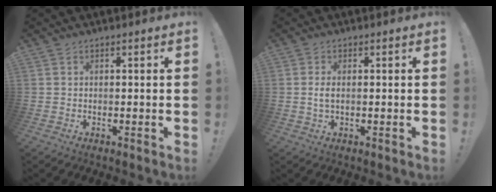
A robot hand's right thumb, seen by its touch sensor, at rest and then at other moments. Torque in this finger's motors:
{"motor_torque": [0.06, -0.59, -0.03, 0.14, 0.02]}